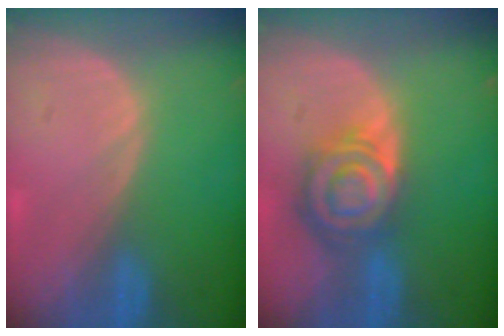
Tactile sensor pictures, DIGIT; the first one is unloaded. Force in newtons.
{"total": 8.4, "press": 7.2, "slide": 4.3}